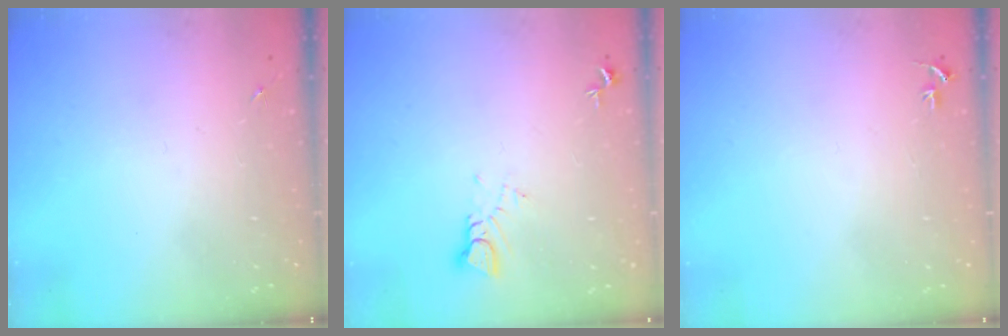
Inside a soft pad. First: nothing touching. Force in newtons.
{"total": 3.7, "press": 3.7, "slide": 0.3}
{"total": 3.1, "press": 3.1, "slide": 0.3}